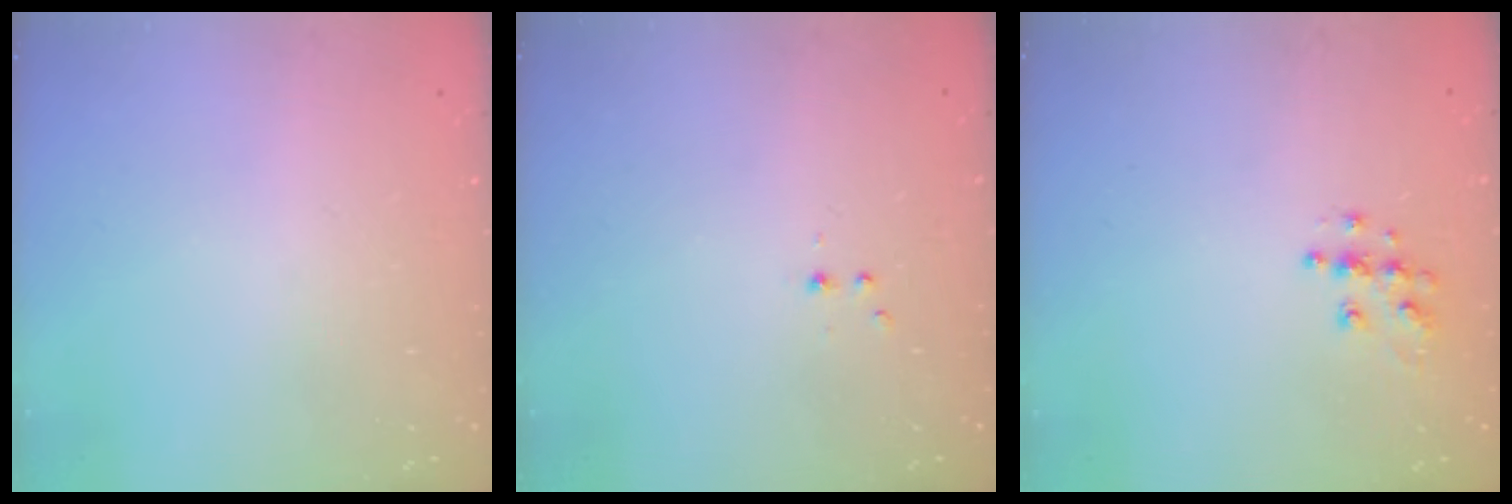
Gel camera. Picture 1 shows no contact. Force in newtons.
{"total": 2.2, "press": 1.9, "slide": 1.0}
{"total": 7.8, "press": 7.8, "slide": 0.2}